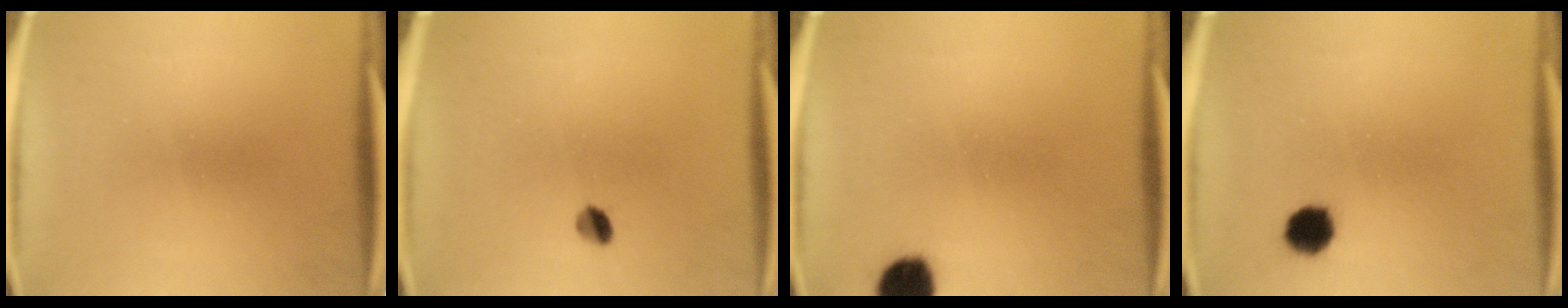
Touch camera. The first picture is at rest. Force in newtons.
{"total": 2.5}
{"total": 6.7}
{"total": 4.9}